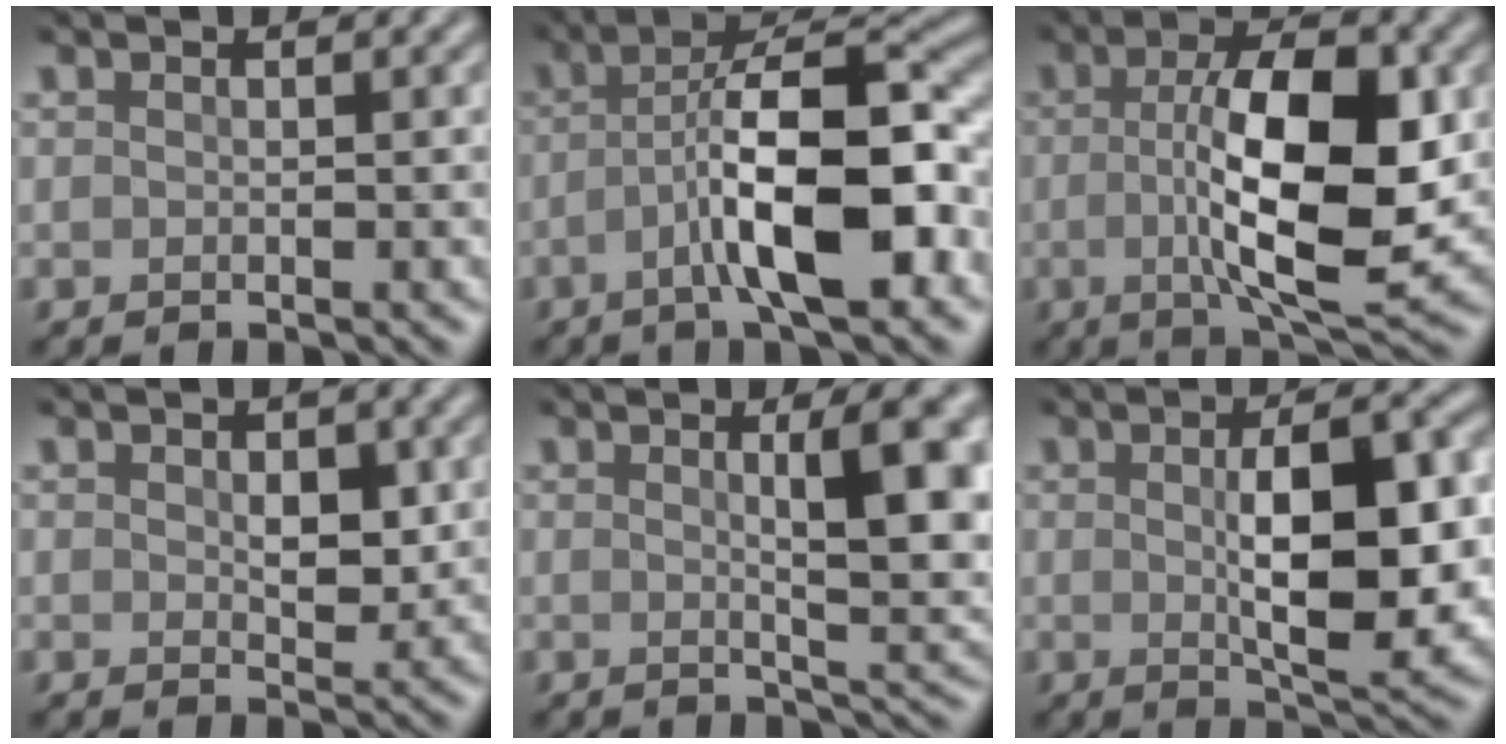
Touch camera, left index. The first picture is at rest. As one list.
[{"total": 9.8, "force": [-2.6, 2.7, 9.0], "torque": [-0.136, 0.017, -0.047]}, {"total": 10.5, "force": [-0.2, 3.6, 9.8], "torque": [-0.156, -0.001, -0.005]}, {"total": 2.4, "force": [0.4, 1.4, 1.9], "torque": [-0.026, -0.005, 0.009]}, {"total": 7.4, "force": [1.4, 1.8, 7.1], "torque": [-0.079, 0.003, 0.021]}, {"total": 8.5, "force": [0.1, 3.0, 7.9], "torque": [-0.119, -0.002, 0.004]}]